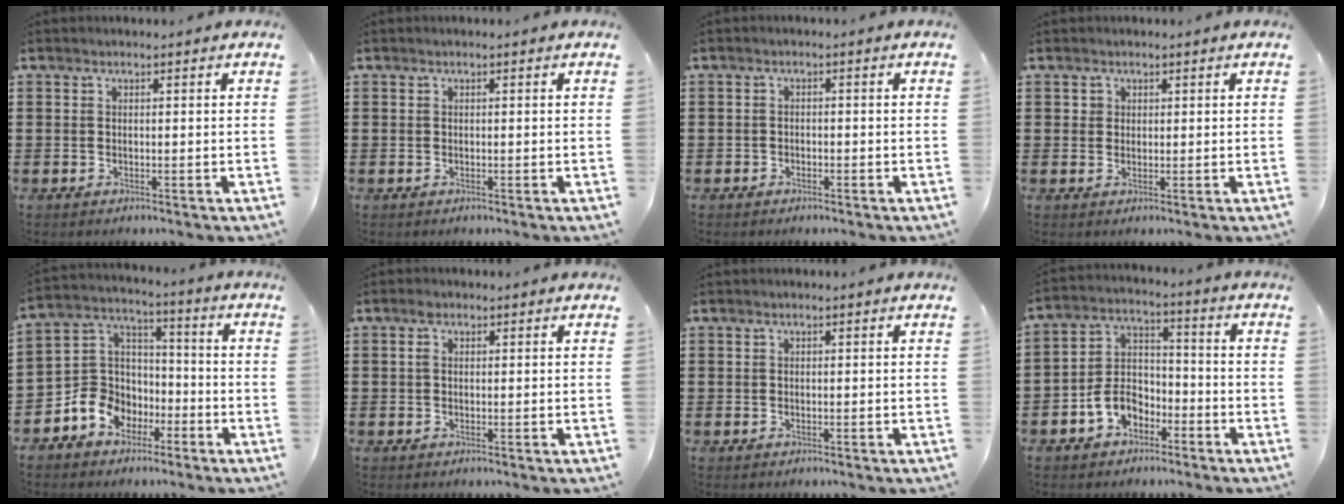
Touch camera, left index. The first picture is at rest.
{"total": 0.0}
{"total": 1.0, "force": [-0.9, 0.4, 0.1], "torque": [-0.006, 0.003, -0.020]}
{"total": 1.4, "force": [0.9, 1.1, 0.1], "torque": [0.001, -0.002, 0.017]}
{"total": 7.4, "force": [-3.6, 6.5, 0.9], "torque": [-0.067, 0.006, -0.074]}
{"total": 1.5, "force": [0.4, 0.8, 1.2], "torque": [-0.028, 0.006, 0.006]}
{"total": 0.0}
{"total": 6.8, "force": [-3.9, 4.6, 3.0], "torque": [-0.074, 0.017, -0.078]}